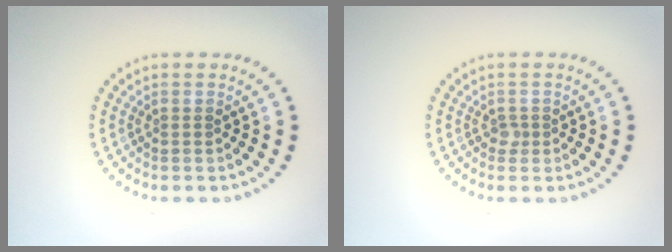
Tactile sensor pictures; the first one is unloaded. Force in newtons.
{"total": 0.8, "press": 0.5, "slide": 0.6}